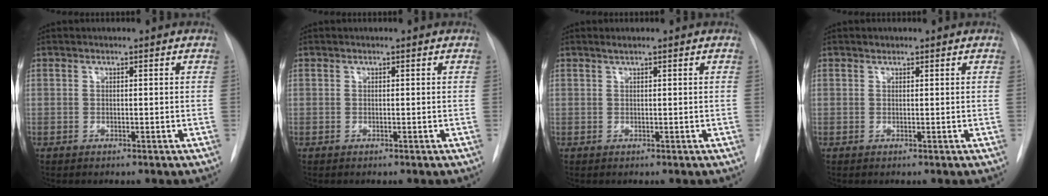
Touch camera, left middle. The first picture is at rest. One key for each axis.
{"total": 0.0}
{"total": 0.6, "fx": 0.5, "fy": -0.1, "fz": 0.4, "tx": -0.011, "ty": 0.003, "tz": 0.014}
{"total": 0.6, "fx": 0.5, "fy": 0.3, "fz": 0.1, "tx": -0.002, "ty": 0.002, "tz": 0.007}